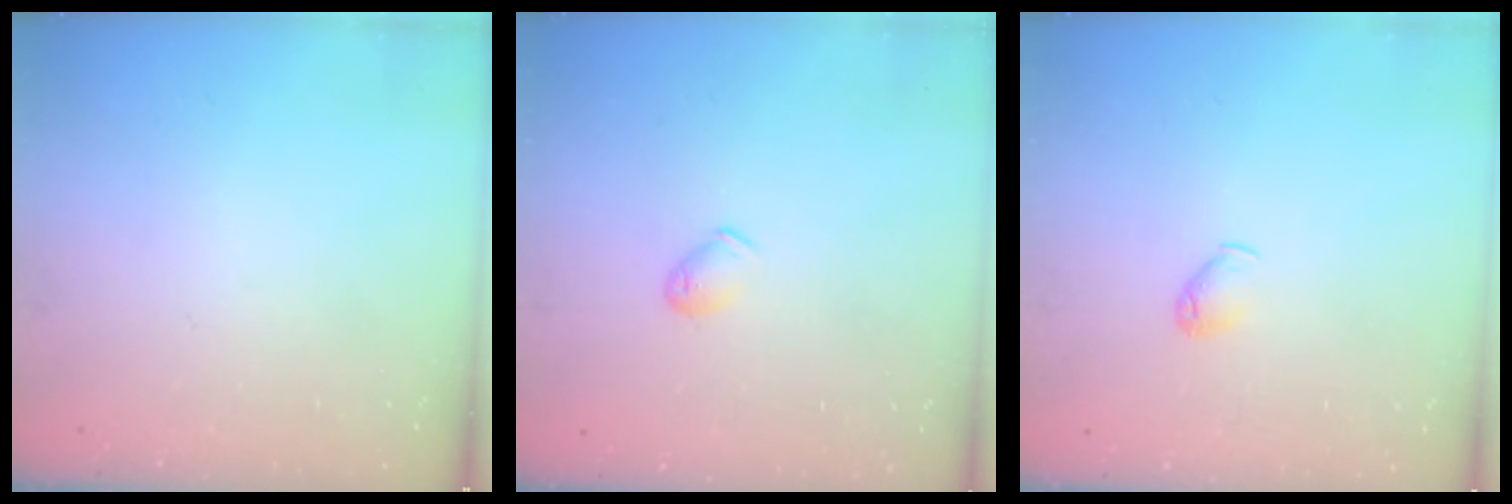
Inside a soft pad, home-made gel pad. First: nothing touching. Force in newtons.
{"total": 7.2, "press": 7.1, "slide": 0.9}
{"total": 4.2, "press": 4.1, "slide": 0.9}